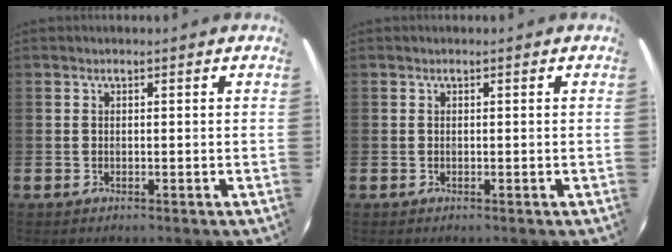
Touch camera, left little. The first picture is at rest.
{"total": 0.0}